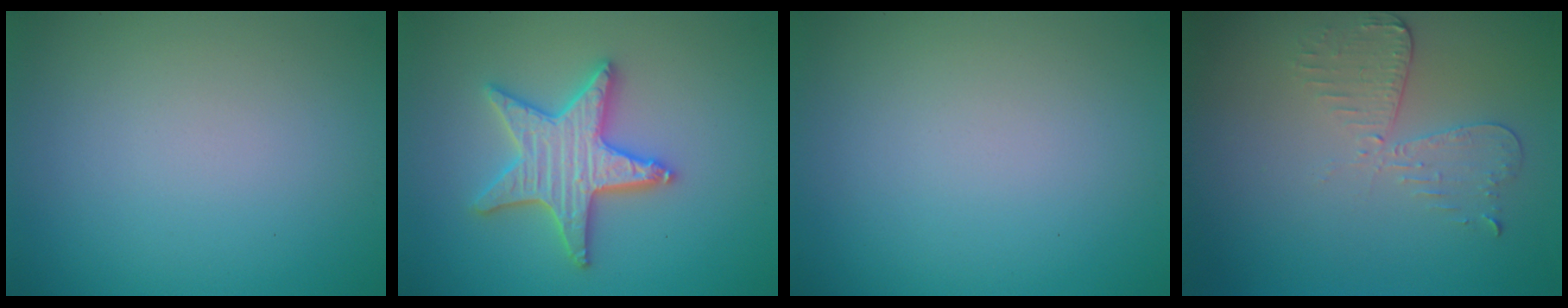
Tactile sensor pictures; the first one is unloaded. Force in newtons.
{"total": 5.2, "press": 5.1, "slide": 0.8}
{"total": 0.0}
{"total": 3.0, "press": 2.6, "slide": 1.5}